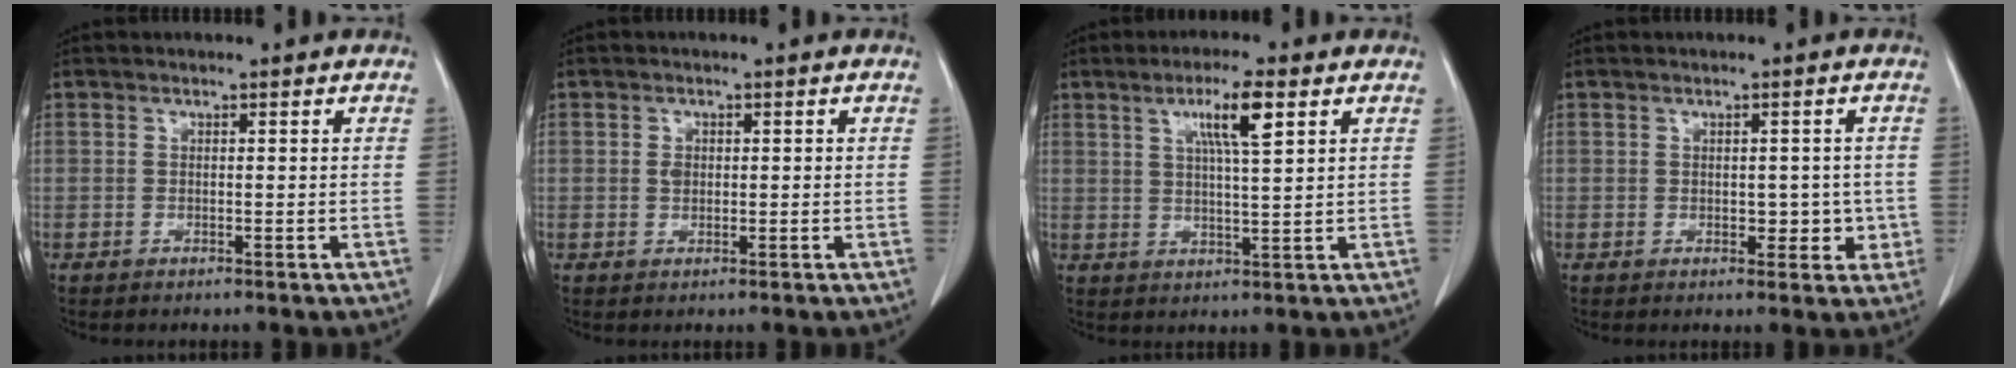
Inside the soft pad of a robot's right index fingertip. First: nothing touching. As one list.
[{"total": 2.0, "force": [0.1, 1.6, 1.2], "torque": [-0.024, 0.006, 0.004]}, {"total": 7.2, "force": [3.2, 0.7, 6.4], "torque": [-0.115, 0.003, 0.056]}, {"total": 4.9, "force": [-0.7, 3.0, 3.8], "torque": [-0.042, 0.013, 0.000]}]